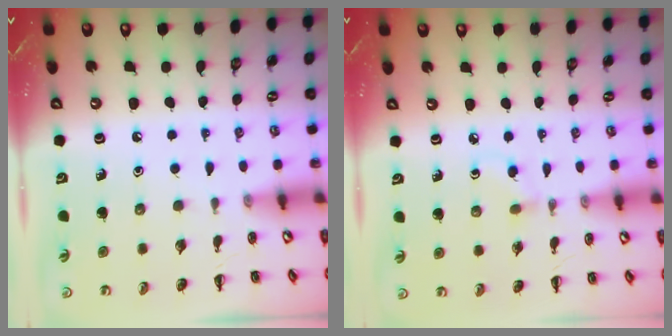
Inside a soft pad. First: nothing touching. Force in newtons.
{"total": 2.0, "press": 1.7, "slide": 1.0}